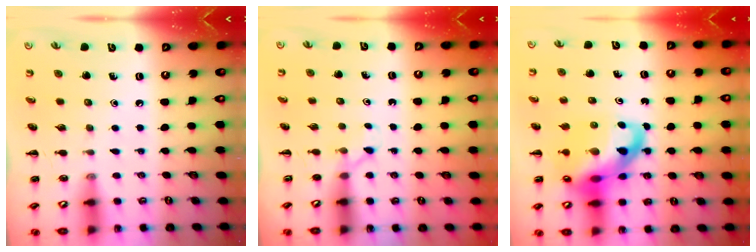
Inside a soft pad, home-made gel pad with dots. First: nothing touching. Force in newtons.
{"total": 2.4, "press": 2.3, "slide": 0.7}
{"total": 18.0, "press": 17.5, "slide": 4.2}